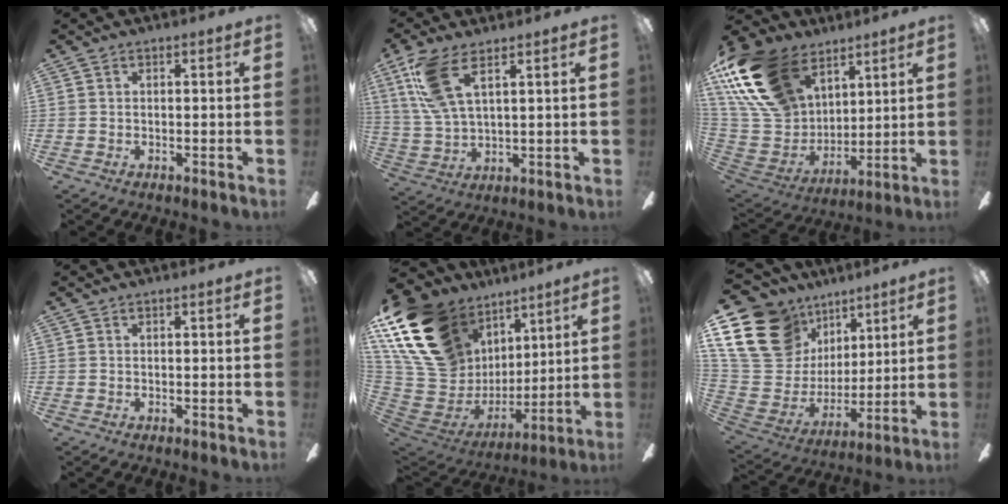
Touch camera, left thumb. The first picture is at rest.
{"total": 12.1, "force": [6.8, 4.4, 9.0], "torque": [-0.198, -0.014, 0.126]}
{"total": 24.5, "force": [13.9, 15.7, 12.8], "torque": [-0.298, -0.054, 0.261]}
{"total": 0.0}
{"total": 24.5, "force": [12.1, 17.1, 12.7], "torque": [-0.286, -0.058, 0.254]}
{"total": 23.0, "force": [10.9, 17.4, 10.4], "torque": [-0.230, -0.057, 0.220]}